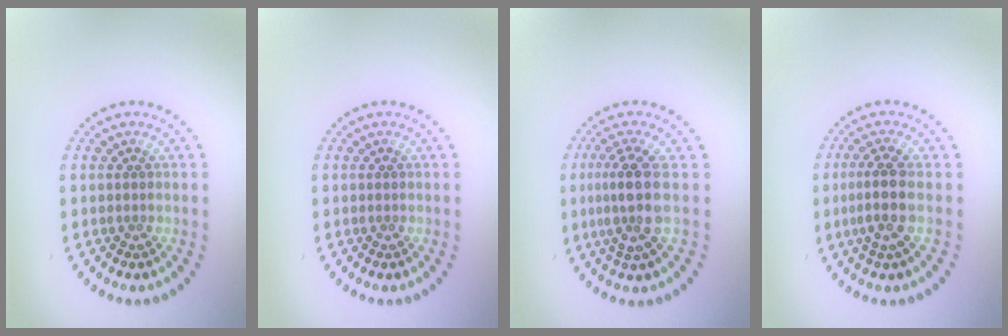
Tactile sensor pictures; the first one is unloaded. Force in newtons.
{"total": 0.0}
{"total": 3.7, "press": 2.8, "slide": 2.3}
{"total": 2.9, "press": 2.3, "slide": 1.6}